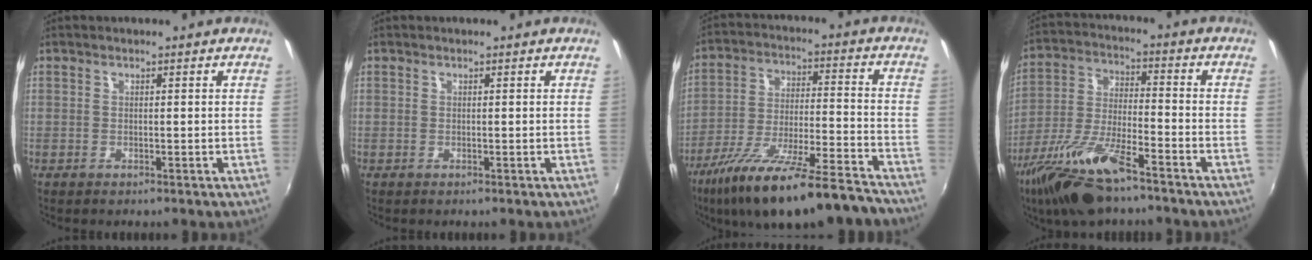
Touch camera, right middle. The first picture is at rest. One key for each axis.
{"total": 0.0}
{"total": 23.0, "fx": -18.2, "fy": 3.8, "fz": 13.5, "tx": -0.240, "ty": -0.052, "tz": -0.284}
{"total": 15.2, "fx": -10.5, "fy": 3.9, "fz": 10.2, "tx": -0.217, "ty": -0.026, "tz": -0.204}